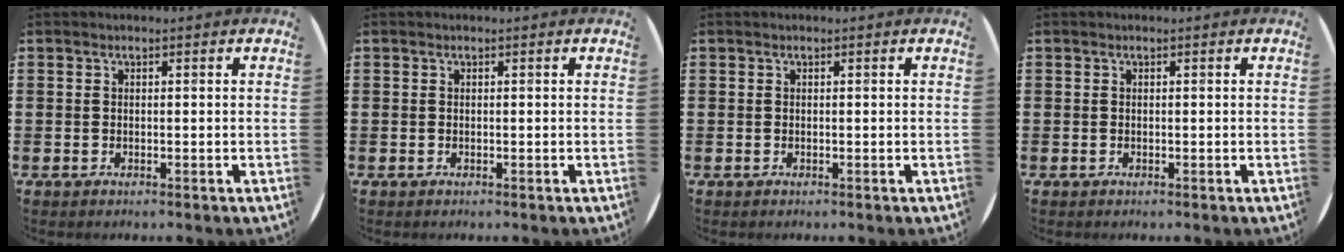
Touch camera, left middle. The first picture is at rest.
{"total": 0.0}
{"total": 0.0}
{"total": 0.0}